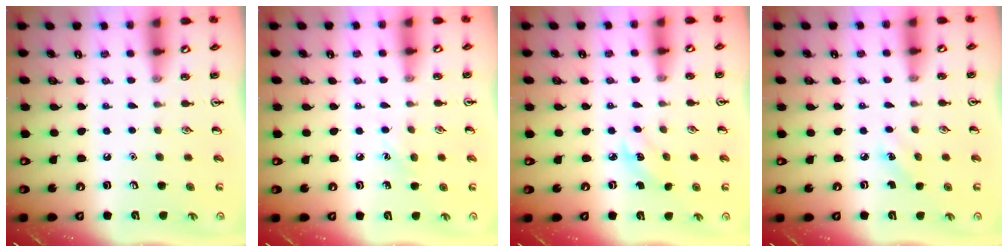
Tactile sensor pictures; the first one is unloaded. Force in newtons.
{"total": 4.7, "press": 4.5, "slide": 1.4}
{"total": 2.3, "press": 2.1, "slide": 0.8}
{"total": 2.3, "press": 2.2, "slide": 0.8}